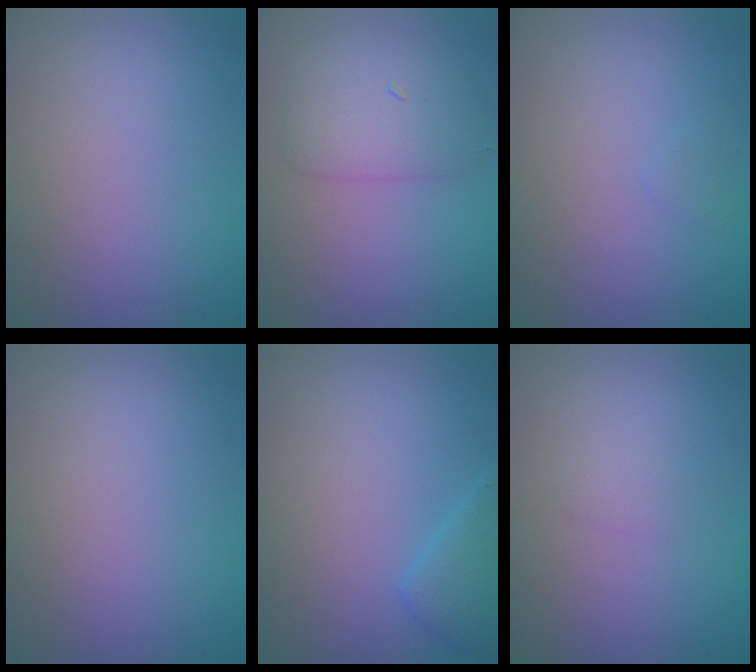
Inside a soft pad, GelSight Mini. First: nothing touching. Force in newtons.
{"total": 3.4, "press": 3.4, "slide": 0.2}
{"total": 0.6, "press": 0.6, "slide": 0.1}
{"total": 0.0}
{"total": 2.3, "press": 2.3, "slide": 0.1}
{"total": 0.7, "press": 0.7, "slide": 0.0}